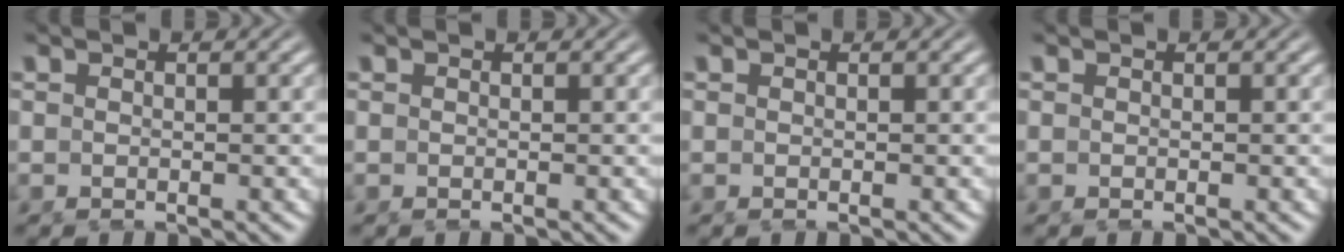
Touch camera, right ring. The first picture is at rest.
{"total": 0.0}
{"total": 0.0}
{"total": 0.0}